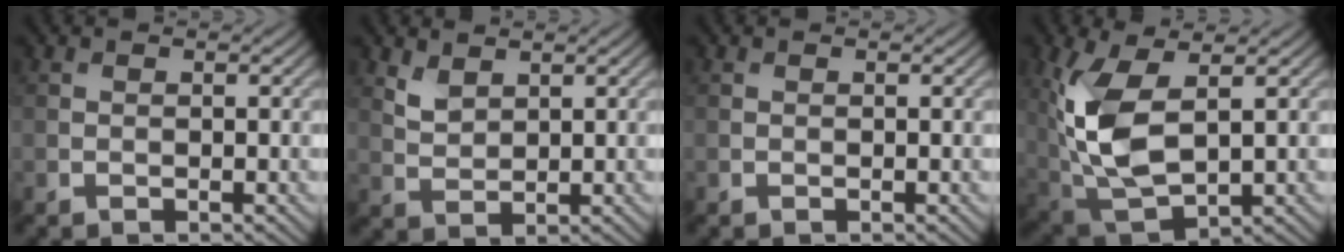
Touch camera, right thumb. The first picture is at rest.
{"total": 2.7, "force": [1.9, 1.3, 1.3], "torque": [-0.038, -0.004, 0.045]}
{"total": 0.0}
{"total": 11.2, "force": [1.6, 5.8, 9.4], "torque": [-0.243, -0.009, 0.036]}